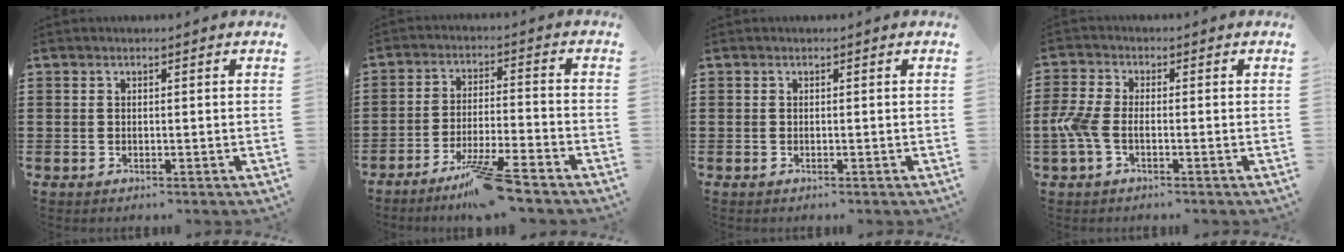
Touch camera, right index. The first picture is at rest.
{"total": 8.0, "force": [-6.5, -0.1, 4.7], "torque": [-0.090, -0.007, -0.122]}
{"total": 0.0}
{"total": 4.6, "force": [-1.5, 2.0, 3.8], "torque": [-0.101, -0.007, -0.037]}